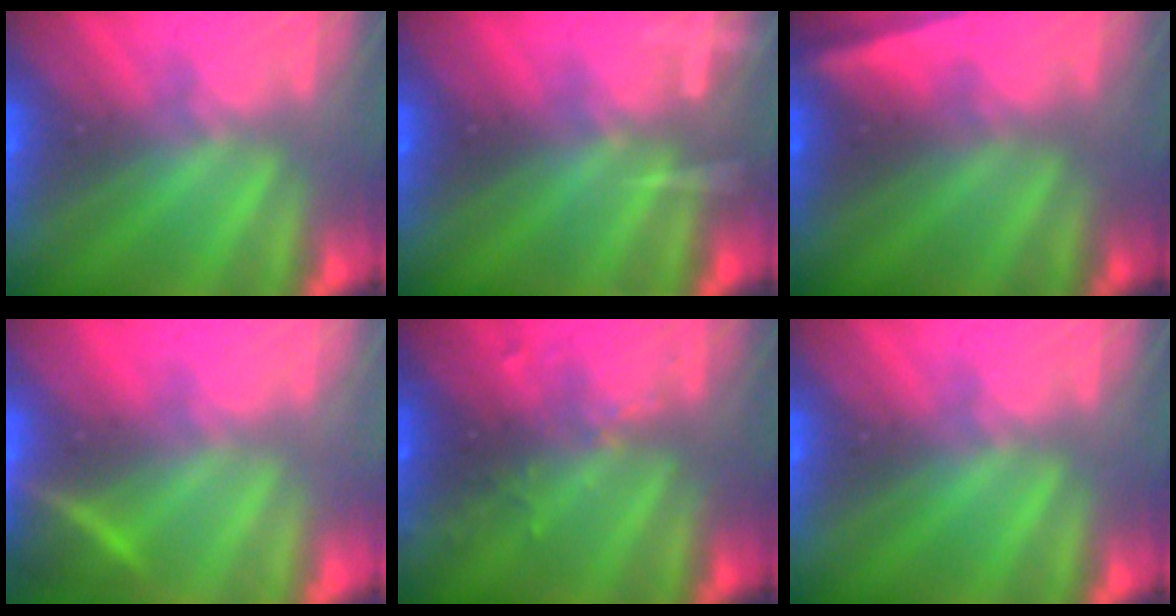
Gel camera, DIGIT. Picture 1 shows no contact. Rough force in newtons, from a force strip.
{"total": 7.4}
{"total": 4.5}
{"total": 2.8}
{"total": 2.9}
{"total": 0.0}